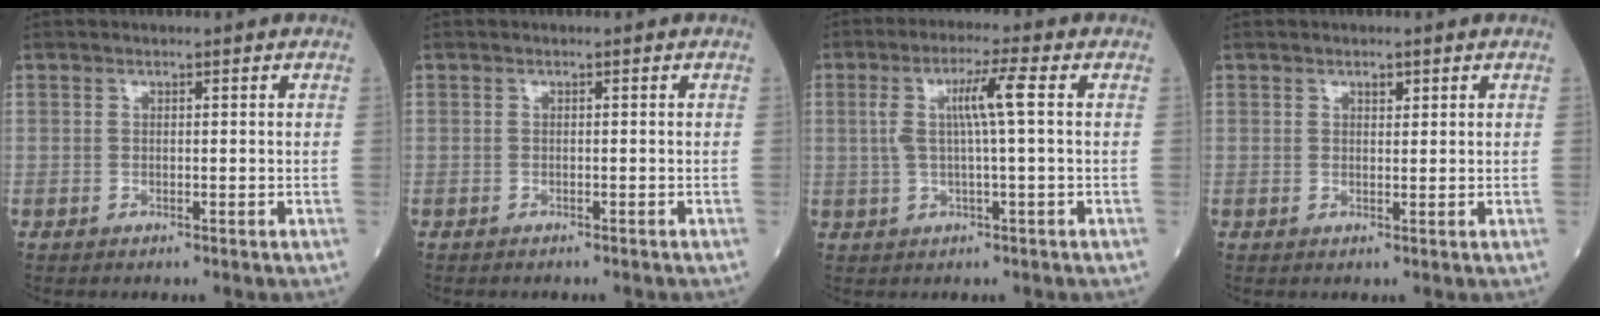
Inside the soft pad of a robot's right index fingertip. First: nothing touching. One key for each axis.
{"total": 1.8, "fx": -1.7, "fy": 0.5, "fz": 0.7, "tx": -0.013, "ty": -0.003, "tz": -0.019}
{"total": 6.2, "fx": 1.0, "fy": -0.3, "fz": 6.1, "tx": -0.122, "ty": 0.012, "tz": 0.021}
{"total": 1.1, "fx": 0.7, "fy": 0.5, "fz": 0.6, "tx": -0.008, "ty": -0.002, "tz": 0.009}